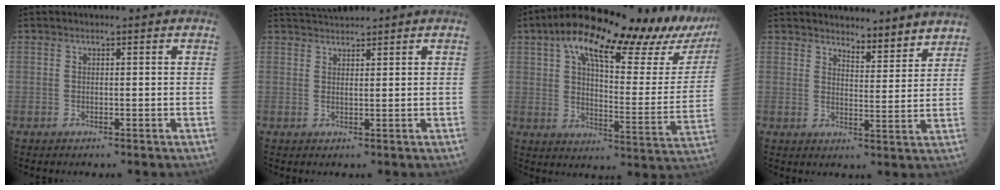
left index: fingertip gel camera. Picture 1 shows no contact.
{"total": 4.3, "force": [4.1, 0.3, 1.0], "torque": [-0.021, 0.025, 0.080]}
{"total": 28.9, "force": [20.7, 7.2, 18.9], "torque": [-0.276, 0.027, 0.267]}
{"total": 7.4, "force": [7.1, 1.6, 1.5], "torque": [-0.016, -0.004, 0.089]}